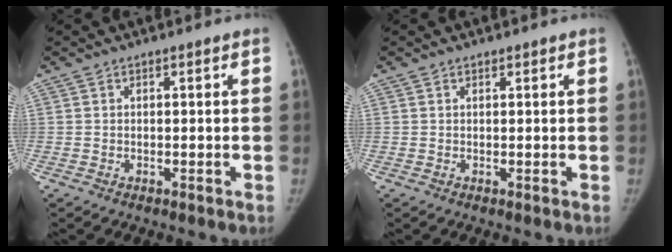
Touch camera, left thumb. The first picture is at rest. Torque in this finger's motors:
{"motor_torque": [-0.47, -0.31, -0.28, 0.12, 0.00]}